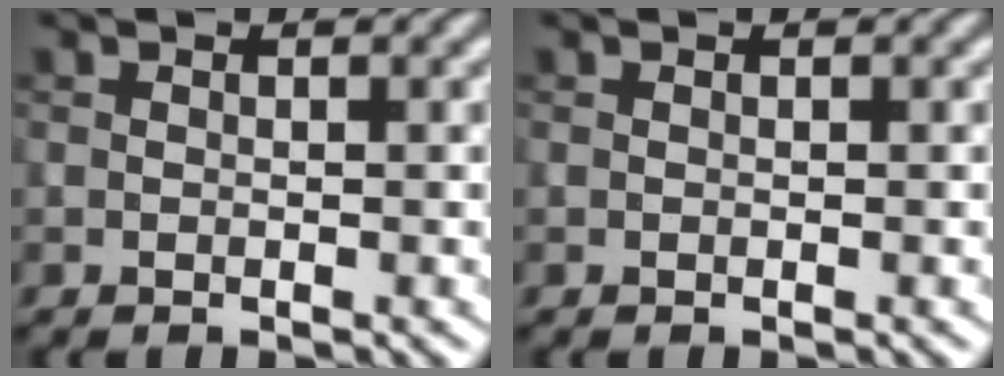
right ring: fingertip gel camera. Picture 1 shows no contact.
{"total": 0.0}